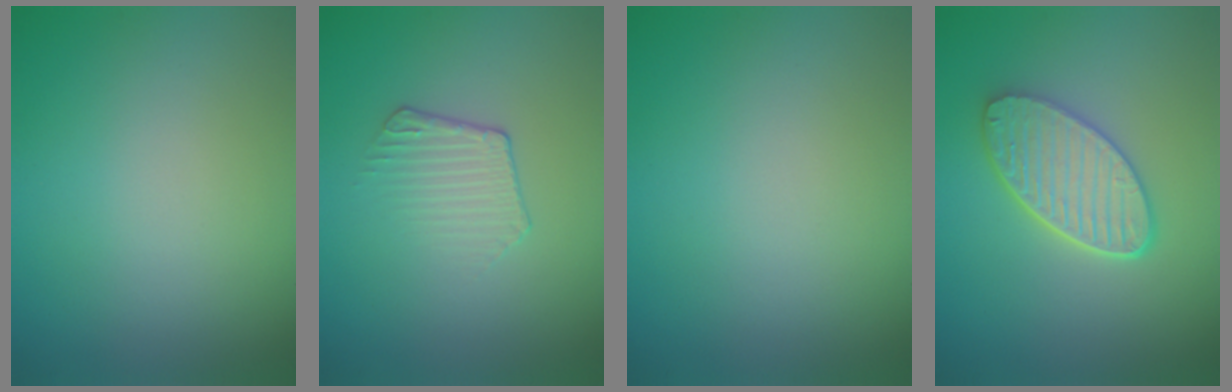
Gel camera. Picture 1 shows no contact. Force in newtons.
{"total": 1.8, "press": 1.1, "slide": 1.4}
{"total": 0.0}
{"total": 5.3, "press": 4.3, "slide": 3.1}